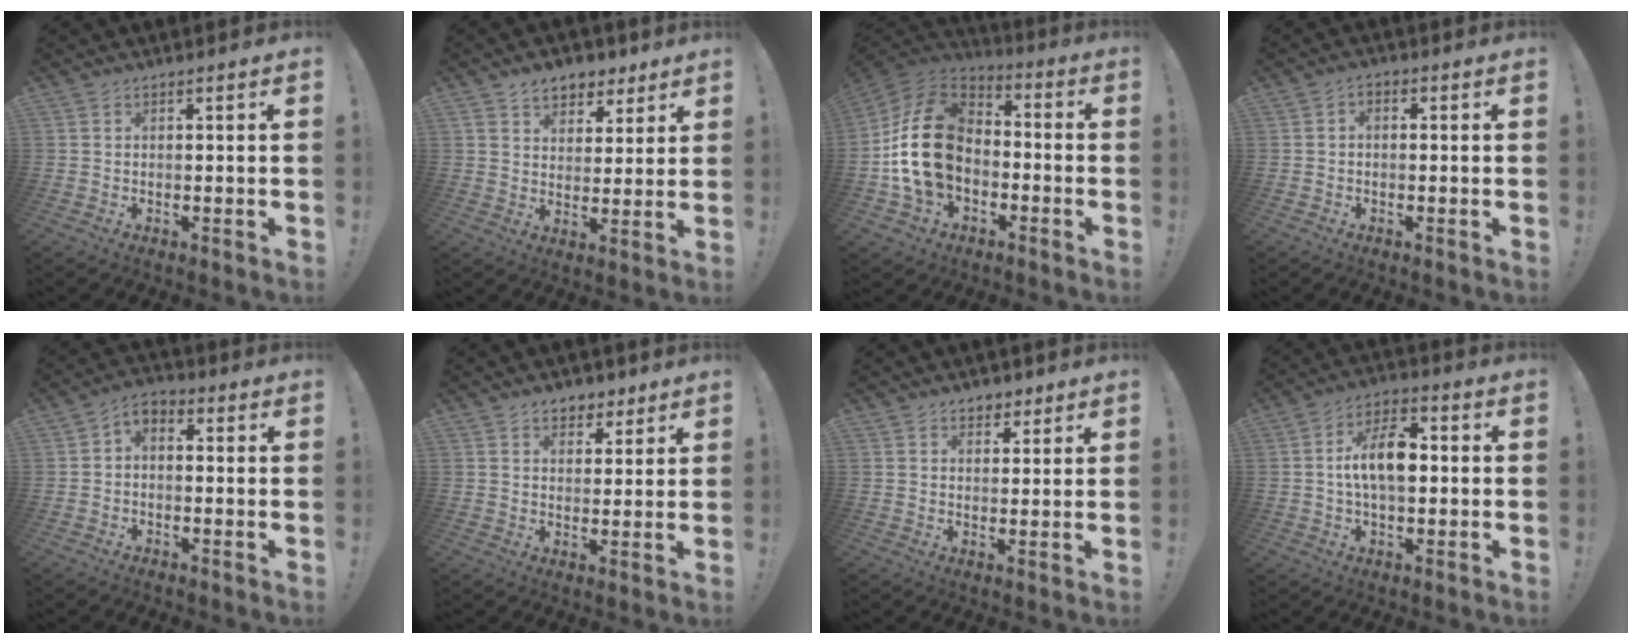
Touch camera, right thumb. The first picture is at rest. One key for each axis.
{"total": 8.0, "fx": 5.3, "fy": 5.5, "fz": 2.4, "tx": -0.030, "ty": -0.036, "tz": 0.102}
{"total": 20.4, "fx": -1.5, "fy": 14.6, "fz": 14.1, "tx": -0.271, "ty": 0.032, "tz": -0.015}
{"total": 2.0, "fx": -0.9, "fy": 1.3, "fz": 1.1, "tx": -0.019, "ty": 0.011, "tz": -0.017}
{"total": 3.9, "fx": -1.5, "fy": 2.8, "fz": 2.4, "tx": -0.044, "ty": 0.011, "tz": -0.026}
{"total": 6.2, "fx": 4.1, "fy": 4.3, "fz": 1.6, "tx": -0.002, "ty": -0.026, "tz": 0.074}
{"total": 4.1, "fx": 2.6, "fy": 3.0, "fz": 1.0, "tx": -0.001, "ty": -0.012, "tz": 0.046}
{"total": 12.3, "fx": 0.3, "fy": 6.8, "fz": 10.3, "tx": -0.177, "ty": 0.009, "tz": 0.003}